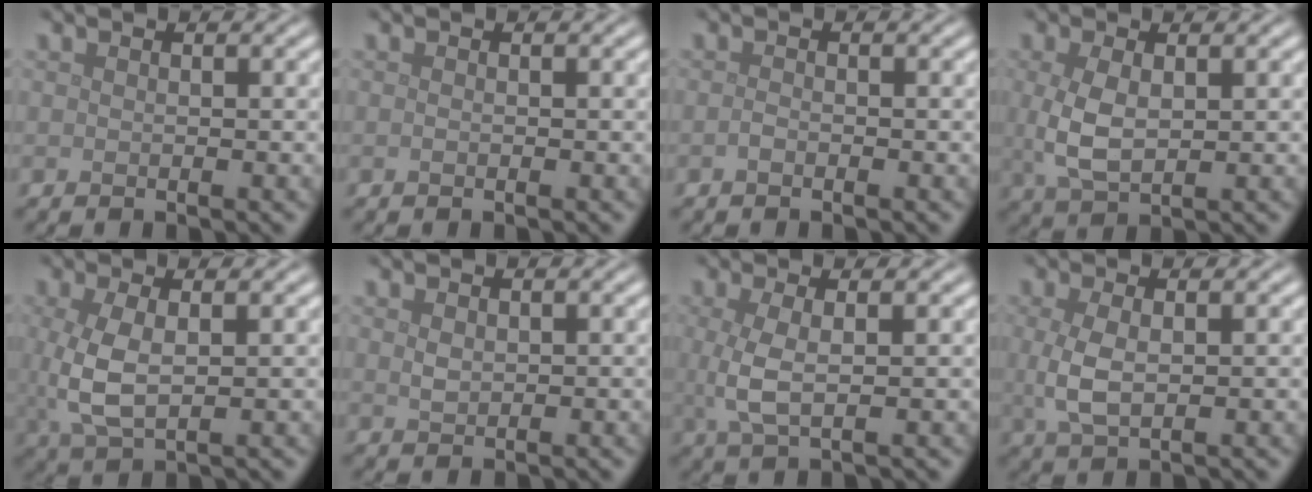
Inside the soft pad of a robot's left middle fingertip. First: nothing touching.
{"total": 0.0}
{"total": 0.6, "force": [-0.4, 0.3, 0.4], "torque": [-0.010, 0.000, -0.008]}
{"total": 3.8, "force": [0.4, 2.1, 3.2], "torque": [-0.081, 0.000, 0.012]}
{"total": 4.7, "force": [0.3, 2.2, 4.1], "torque": [-0.107, -0.002, 0.008]}
{"total": 1.1, "force": [0.4, 0.7, 0.7], "torque": [-0.018, -0.001, 0.010]}
{"total": 3.1, "force": [0.2, 1.1, 2.9], "torque": [-0.070, -0.001, 0.005]}
{"total": 3.2, "force": [0.2, 1.6, 2.8], "torque": [-0.071, -0.002, 0.006]}